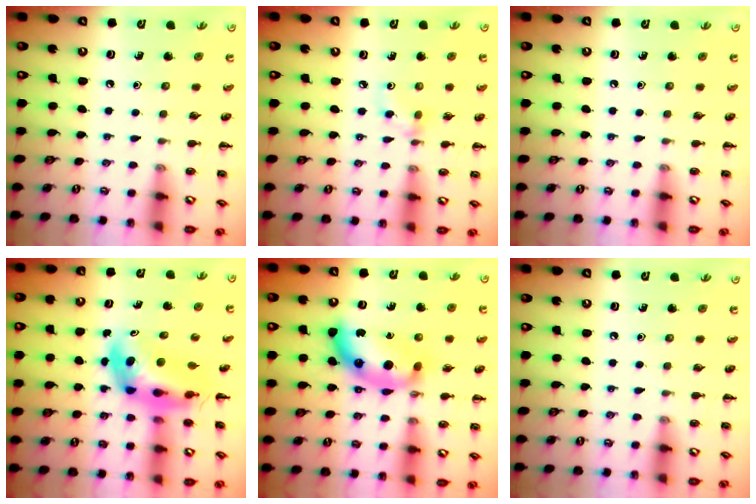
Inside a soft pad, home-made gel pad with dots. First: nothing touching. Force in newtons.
{"total": 3.4, "press": 3.3, "slide": 0.8}
{"total": 0.0}
{"total": 6.0, "press": 5.7, "slide": 1.8}
{"total": 14.1, "press": 14.1, "slide": 0.3}
{"total": 0.0}